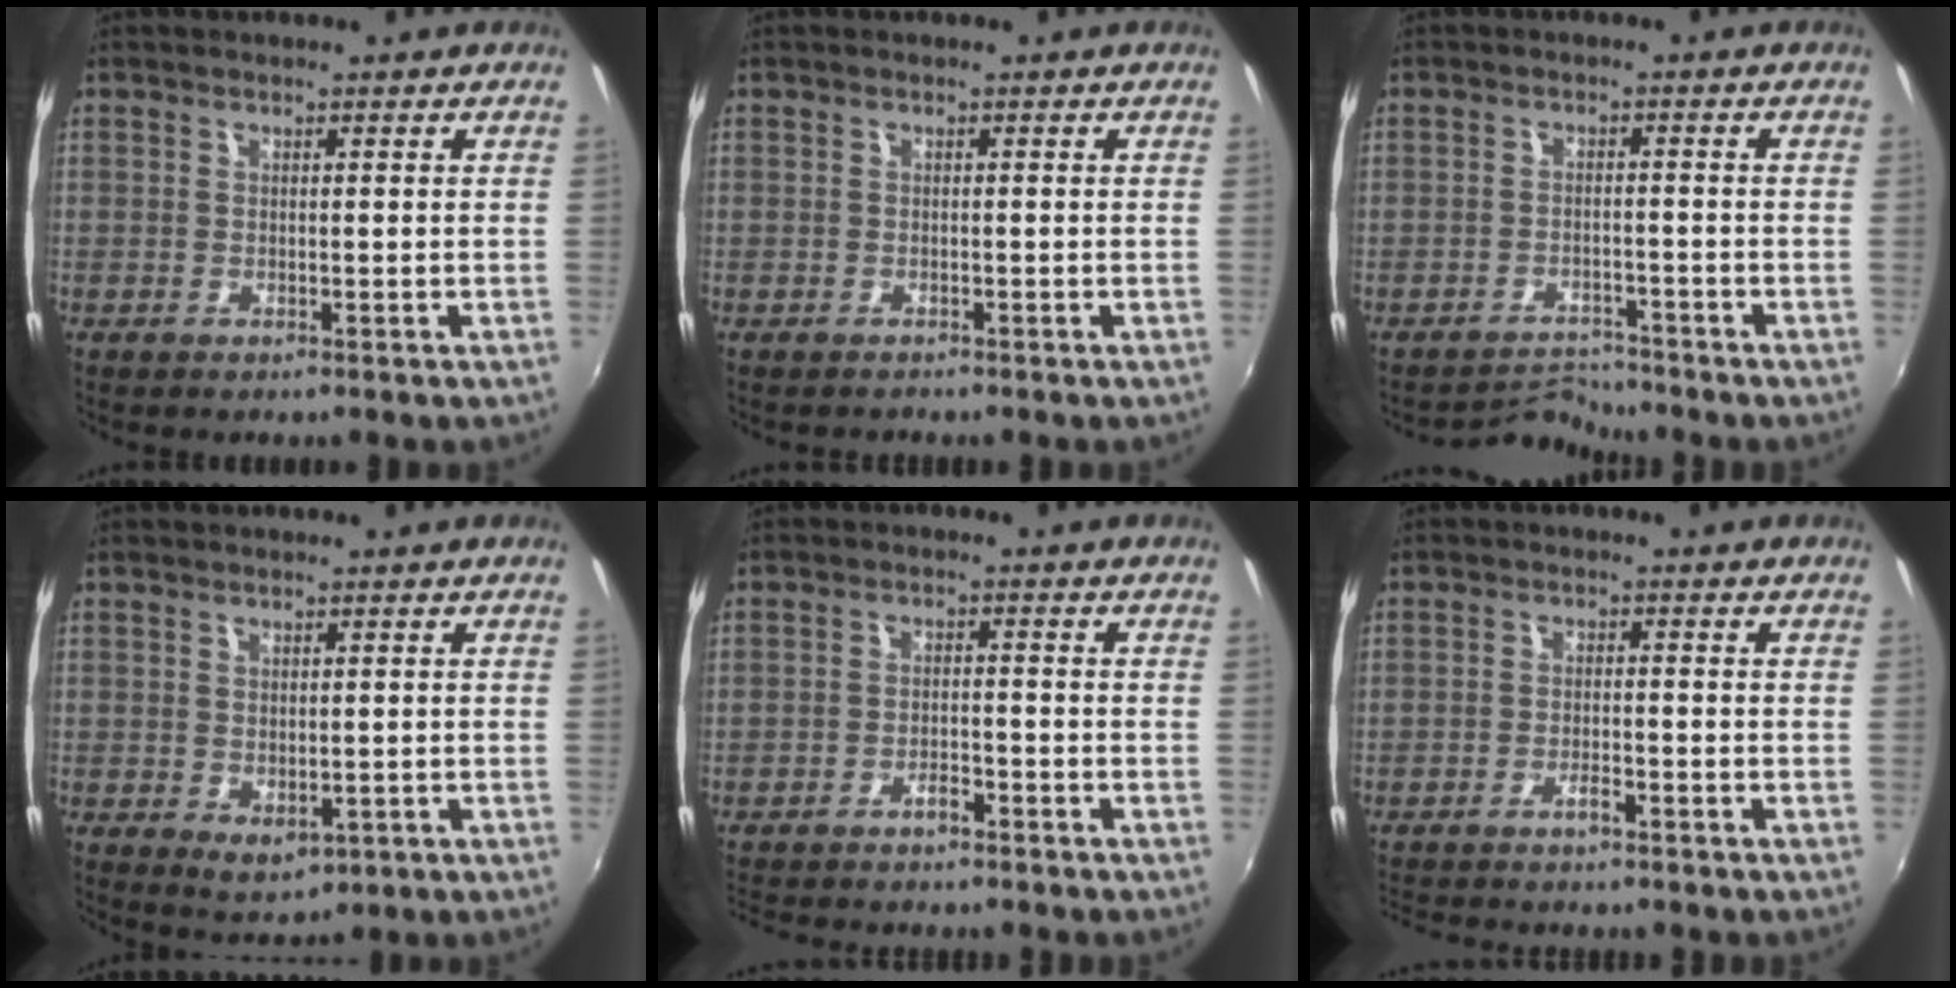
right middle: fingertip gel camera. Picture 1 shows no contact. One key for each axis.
{"total": 0.0}
{"total": 3.2, "fx": -2.8, "fy": -0.2, "fz": -1.4, "tx": 0.015, "ty": 0.014, "tz": -0.051}
{"total": 3.2, "fx": 0.1, "fy": 2.2, "fz": 2.3, "tx": -0.035, "ty": -0.009, "tz": 0.006}
{"total": 6.4, "fx": -5.8, "fy": 1.4, "fz": 2.3, "tx": -0.062, "ty": -0.002, "tz": -0.089}
{"total": 5.3, "fx": -4.8, "fy": 0.6, "fz": 2.2, "tx": -0.055, "ty": -0.006, "tz": -0.080}